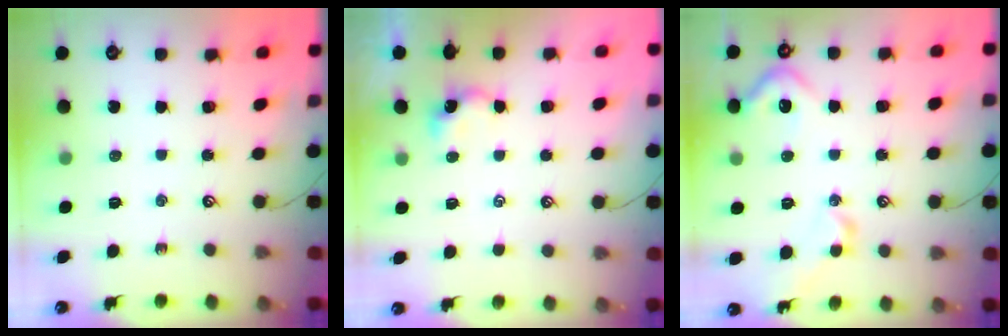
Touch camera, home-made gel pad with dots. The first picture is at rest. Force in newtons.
{"total": 3.0, "press": 3.0, "slide": 0.1}
{"total": 6.1, "press": 6.0, "slide": 1.2}